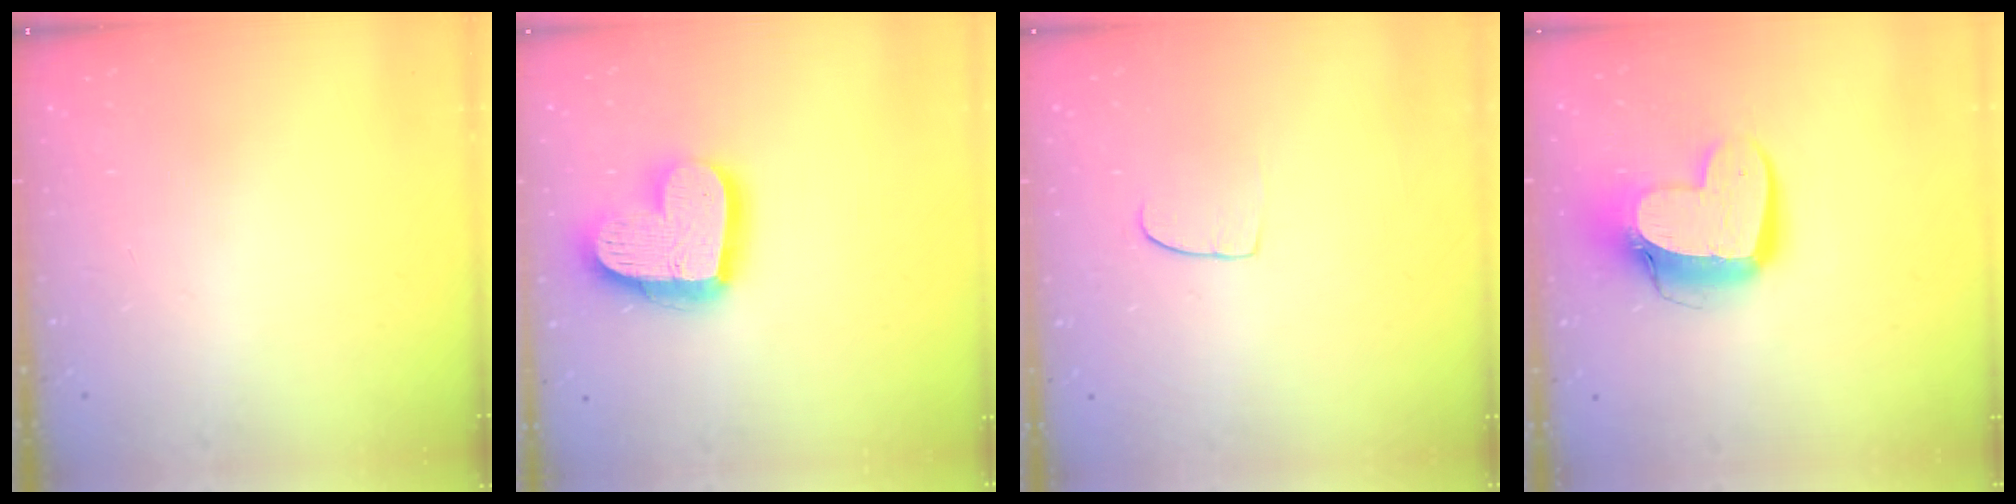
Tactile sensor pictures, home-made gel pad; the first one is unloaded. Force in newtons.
{"total": 18.7, "press": 18.7, "slide": 1.5}
{"total": 4.8, "press": 4.8, "slide": 0.4}
{"total": 14.4, "press": 14.3, "slide": 1.3}